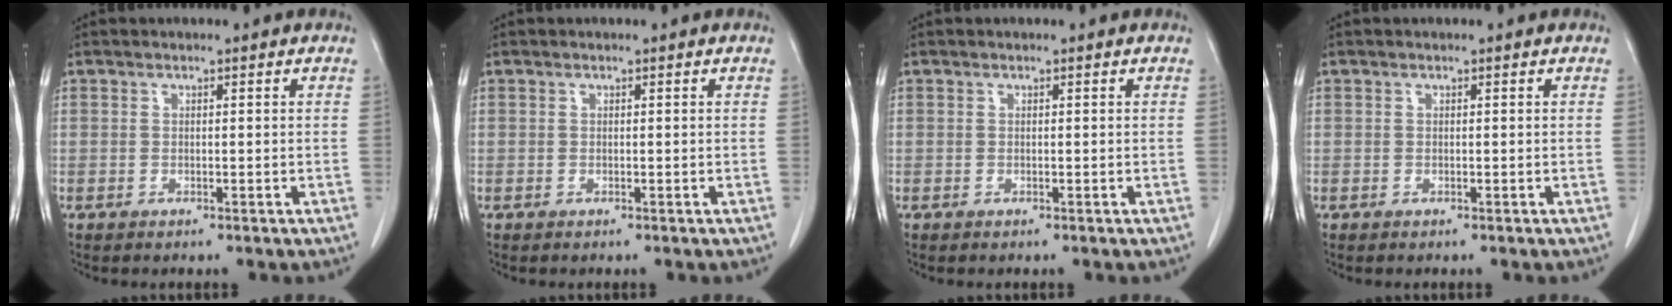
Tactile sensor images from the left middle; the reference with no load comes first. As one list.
[{"total": 0.0}, {"total": 0.0}, {"total": 0.0}]